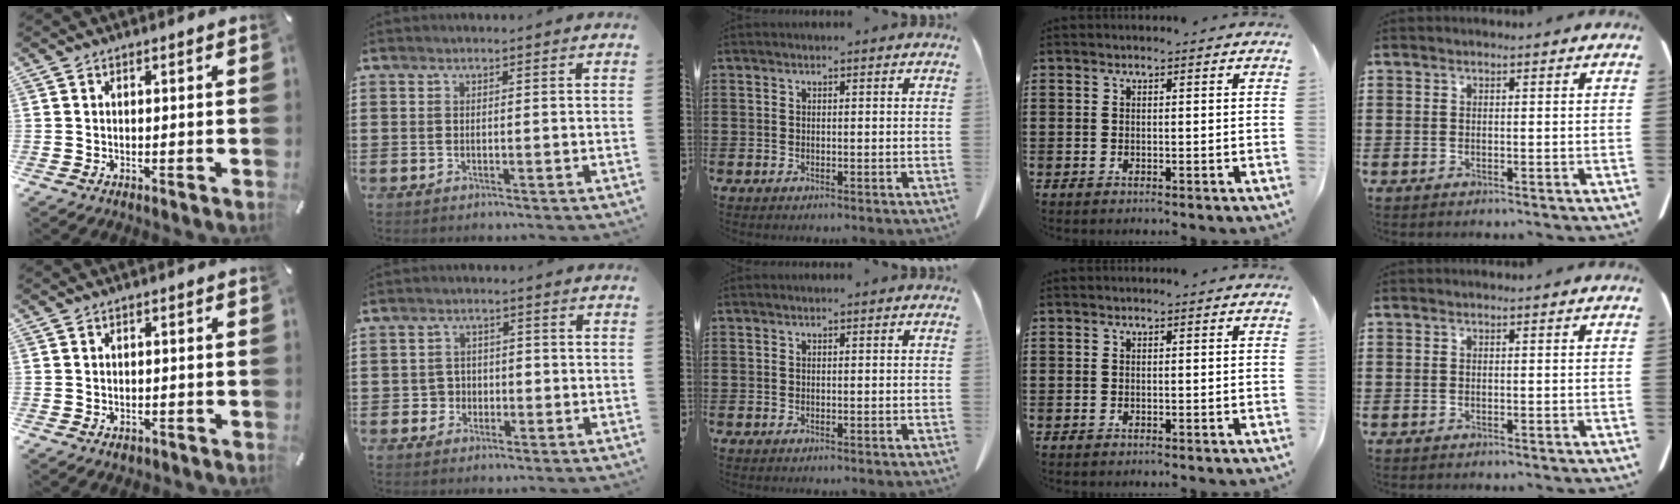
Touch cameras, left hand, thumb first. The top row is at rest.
{"thumb": {"total": 1.1, "force": [-0.5, 0.9, 0.5], "torque": [-0.008, 0.004, -0.010]}, "index": {"total": 2.8, "force": [-0.8, 2.5, 0.9], "torque": [-0.028, 0.004, -0.020]}}